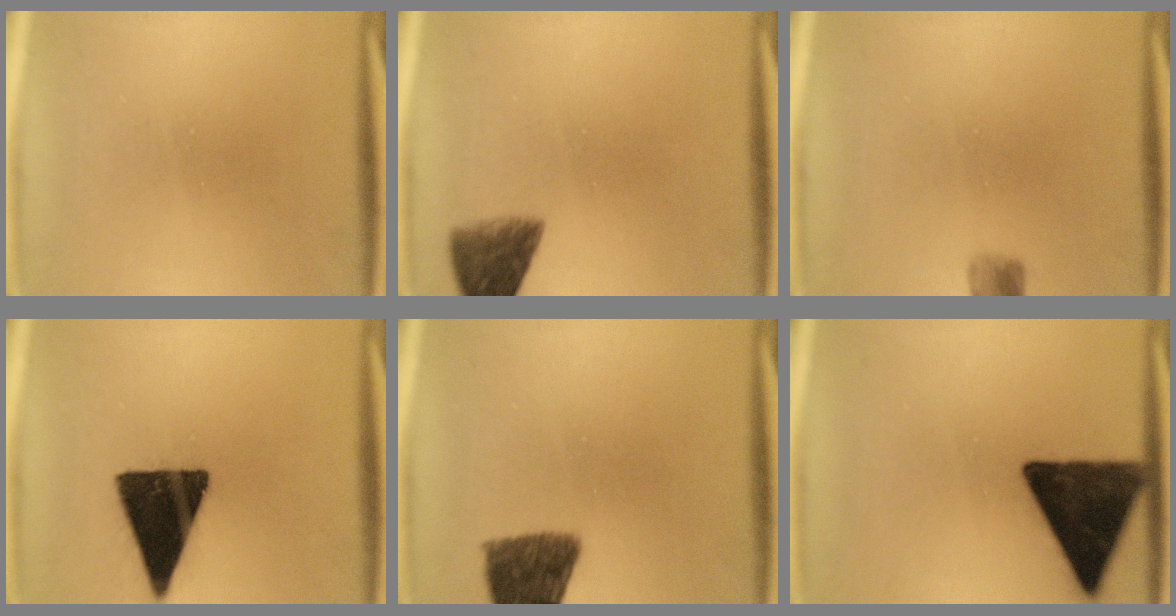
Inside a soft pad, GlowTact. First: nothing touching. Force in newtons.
{"total": 5.8}
{"total": 2.4}
{"total": 16.8}
{"total": 10.2}
{"total": 13.0}